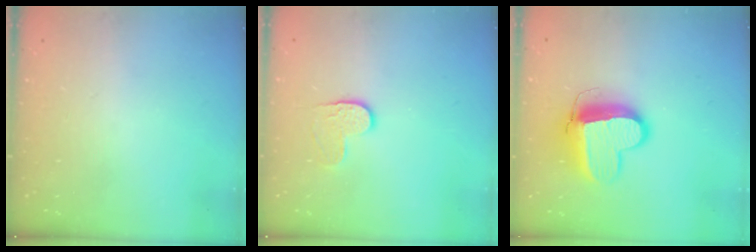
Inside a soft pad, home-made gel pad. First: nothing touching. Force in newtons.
{"total": 4.7, "press": 4.7, "slide": 0.2}
{"total": 12.7, "press": 12.6, "slide": 1.4}